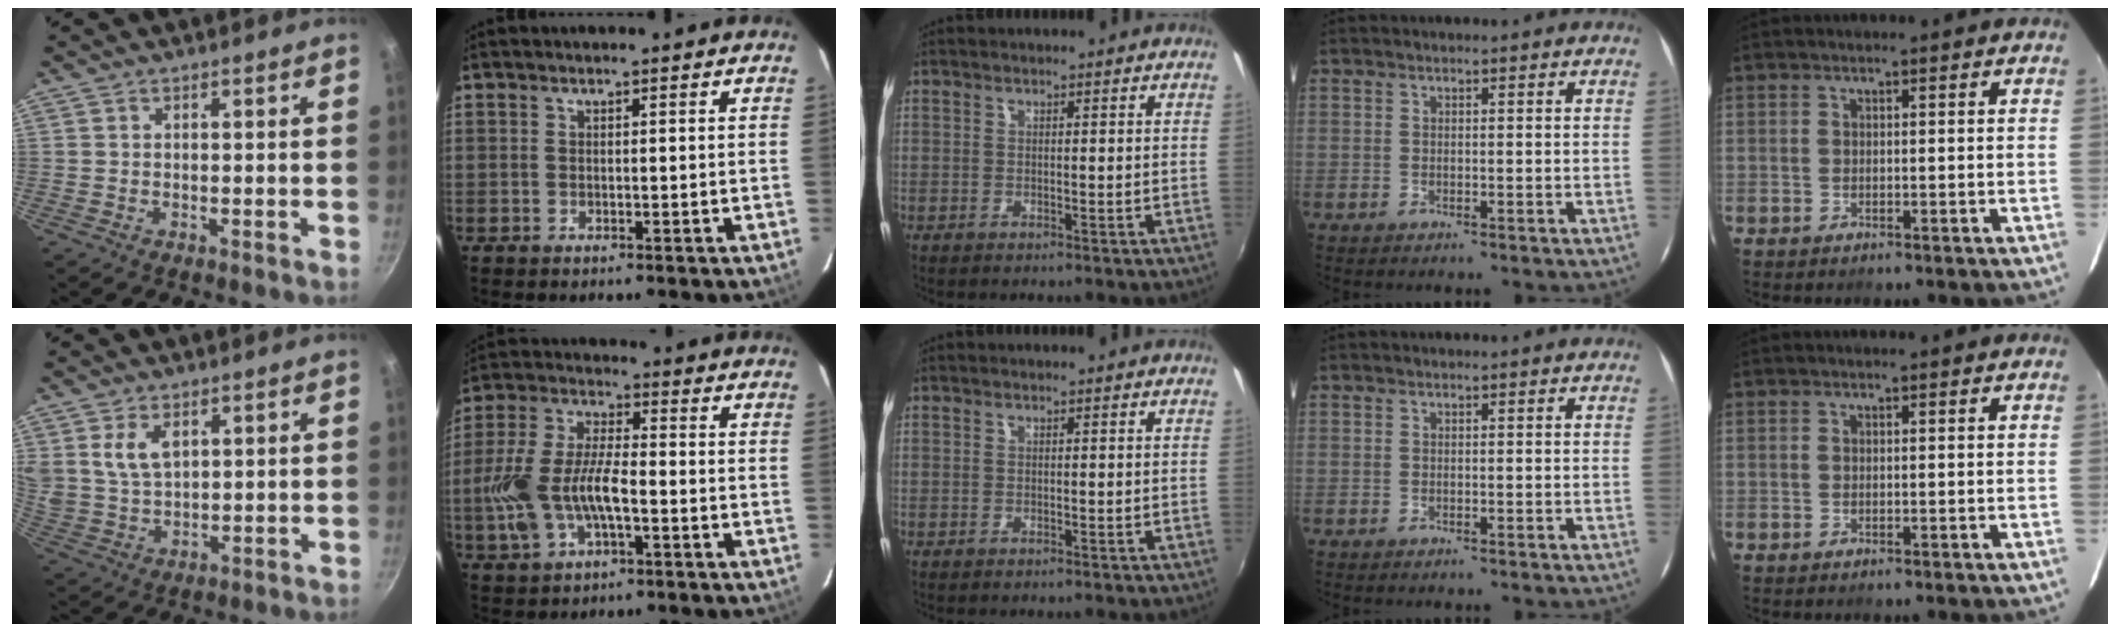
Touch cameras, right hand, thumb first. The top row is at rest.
{"thumb": {"total": 7.2, "force": [2.9, 4.5, 4.8], "torque": [-0.079, -0.017, 0.063]}, "index": {"total": 13.1, "force": [-3.5, 6.0, 11.1], "torque": [-0.244, 0.004, -0.065]}}